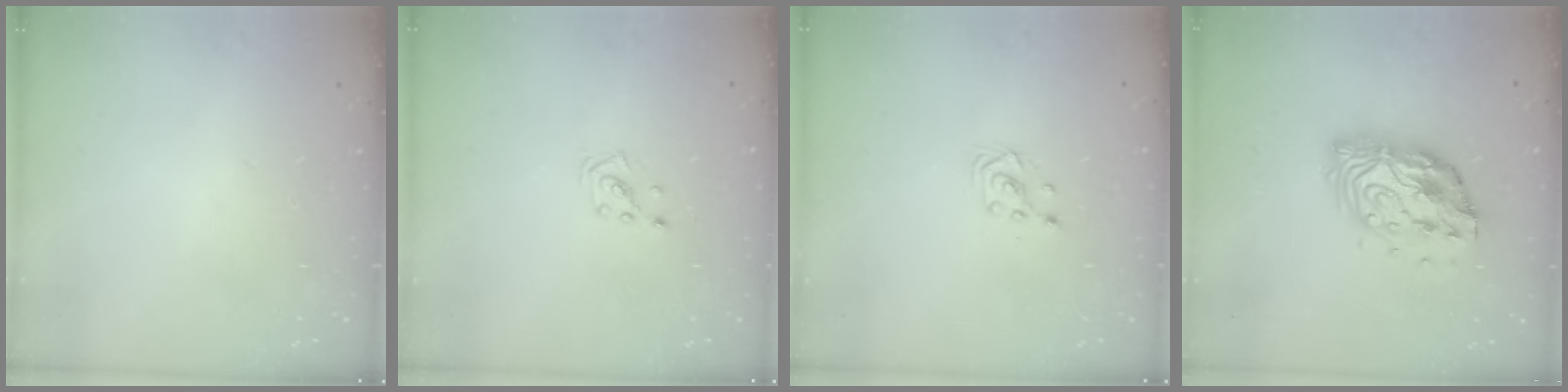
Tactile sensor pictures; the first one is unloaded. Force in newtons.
{"total": 1.9, "press": 1.9, "slide": 0.1}
{"total": 3.0, "press": 3.0, "slide": 0.3}
{"total": 14.0, "press": 13.9, "slide": 1.1}